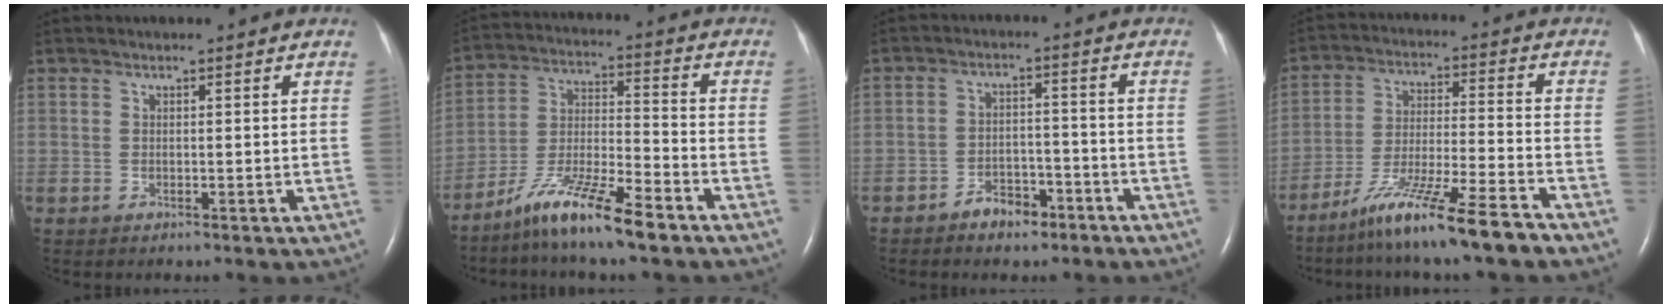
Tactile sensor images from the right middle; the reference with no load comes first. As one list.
[{"total": 11.6, "force": [-8.5, 0.8, 7.8], "torque": [-0.152, -0.016, -0.161]}, {"total": 4.7, "force": [-3.5, 2.3, 2.1], "torque": [-0.032, 0.011, -0.052]}, {"total": 12.3, "force": [-9.3, -0.6, 8.0], "torque": [-0.144, -0.028, -0.168]}]